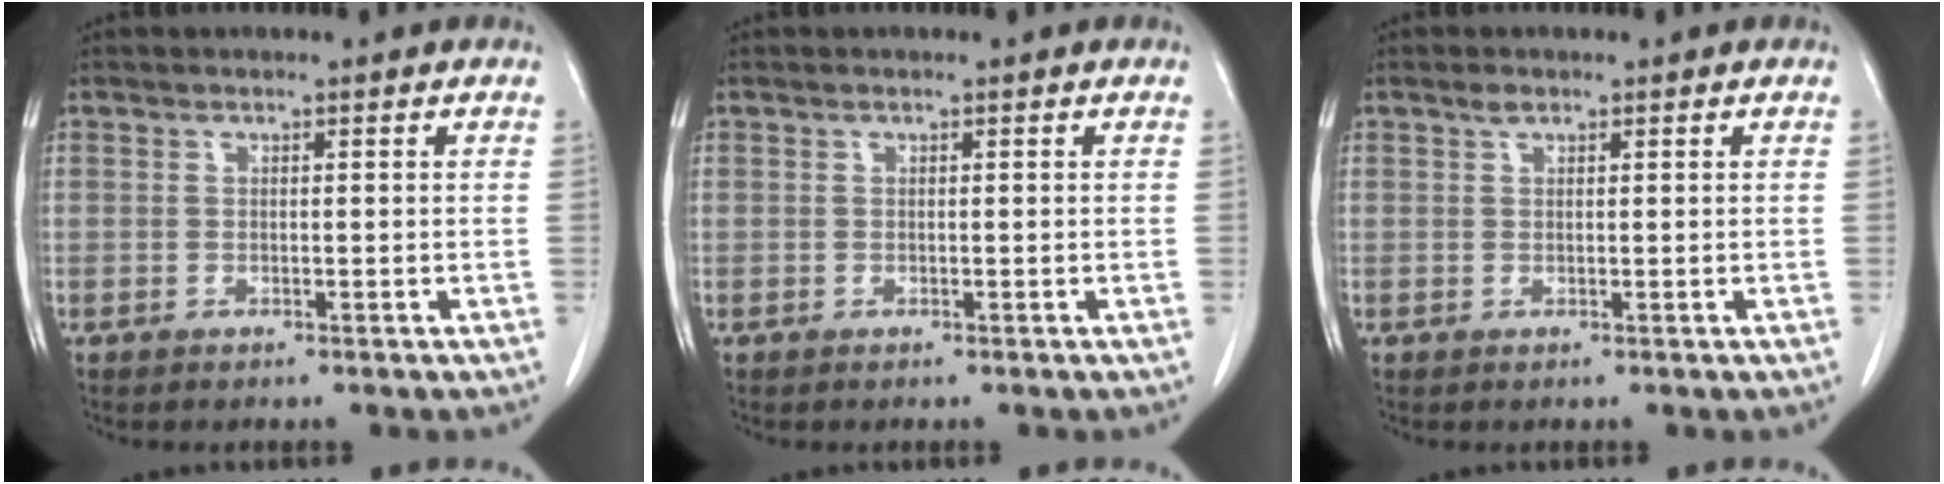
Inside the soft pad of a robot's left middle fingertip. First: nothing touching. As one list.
[{"total": 0.0}, {"total": 0.9, "force": [0.7, 0.4, 0.5], "torque": [-0.012, 0.002, 0.012]}]